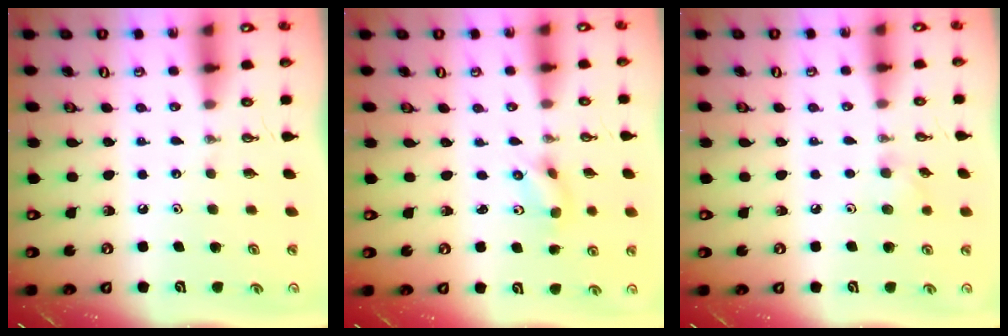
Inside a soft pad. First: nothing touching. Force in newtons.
{"total": 1.9, "press": 1.7, "slide": 0.7}
{"total": 4.7, "press": 4.6, "slide": 0.9}